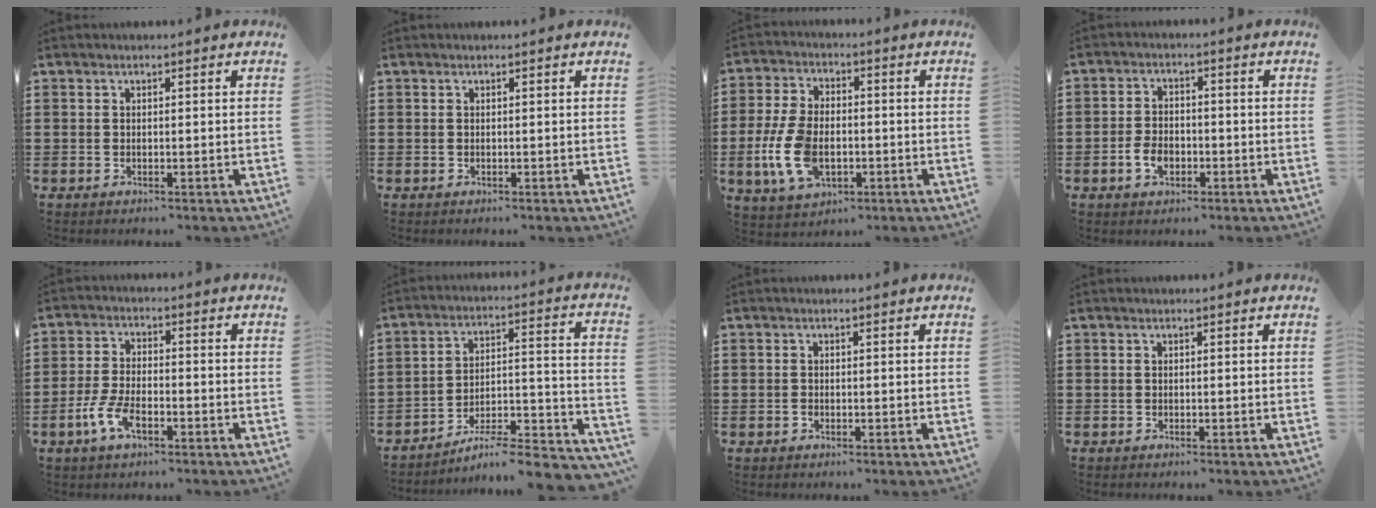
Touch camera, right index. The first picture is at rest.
{"total": 0.0}
{"total": 9.3, "force": [-2.4, 5.3, 7.3], "torque": [-0.178, -0.004, -0.050]}
{"total": 3.8, "force": [-1.5, 2.5, 2.5], "torque": [-0.062, -0.002, -0.030]}
{"total": 5.8, "force": [-3.0, 2.2, 4.4], "torque": [-0.106, -0.005, -0.061]}
{"total": 5.9, "force": [-5.5, 0.0, 2.2], "torque": [-0.032, -0.016, -0.111]}
{"total": 0.6, "force": [-0.4, 0.3, 0.3], "torque": [-0.007, -0.001, -0.008]}
{"total": 0.0}